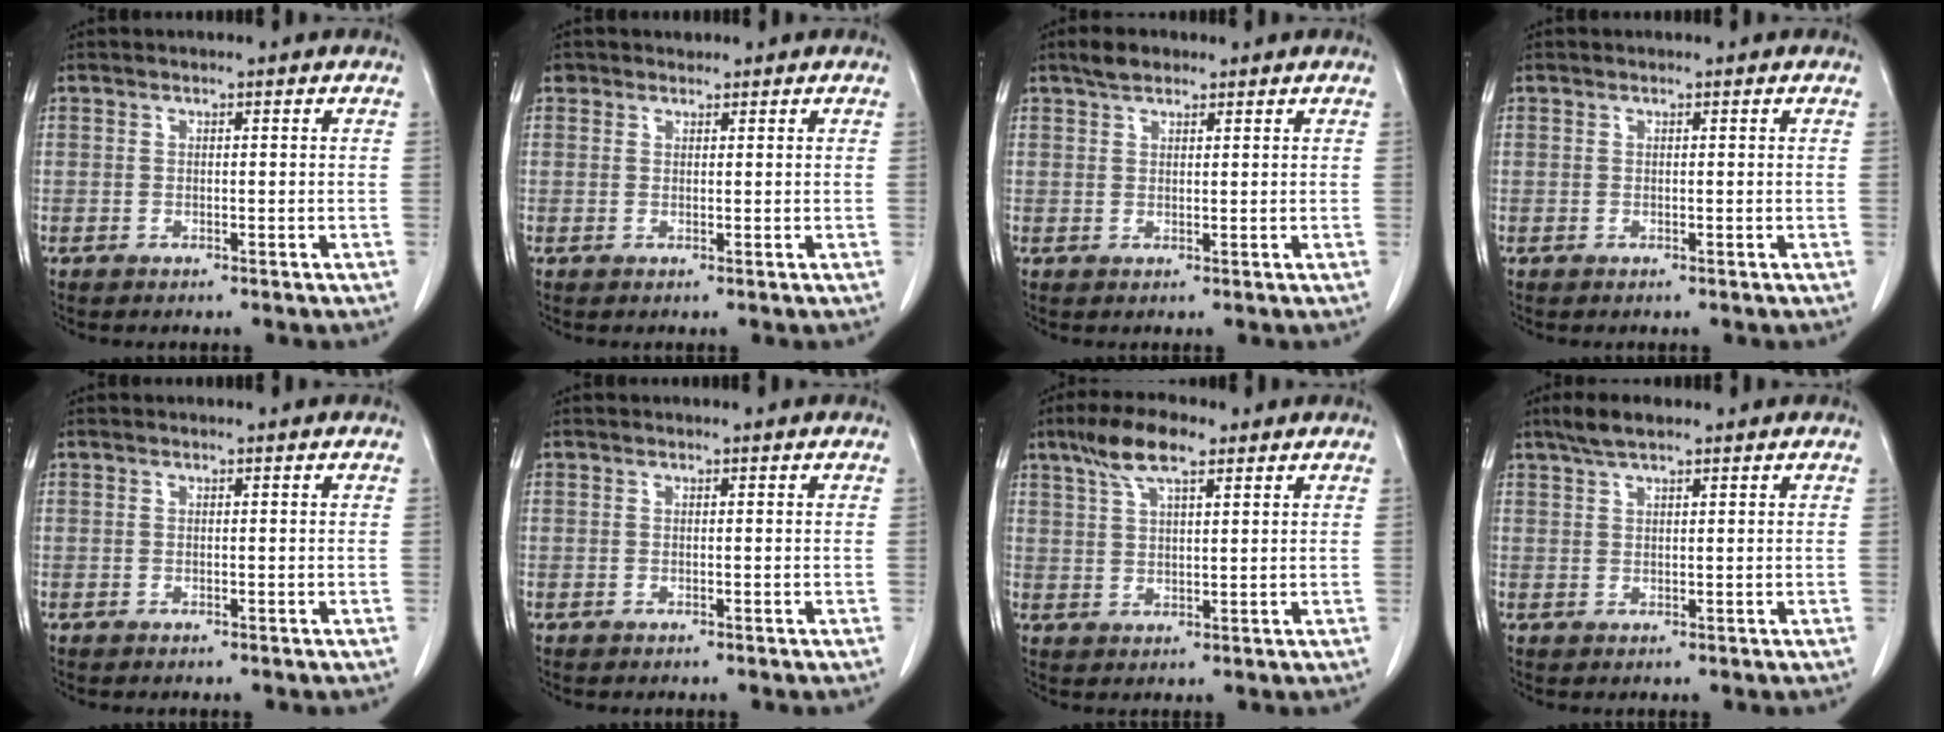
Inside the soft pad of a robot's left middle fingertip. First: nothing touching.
{"total": 1.1, "force": [0.9, 0.7, -0.1], "torque": [0.003, 0.004, 0.011]}
{"total": 2.8, "force": [2.2, 1.2, 1.3], "torque": [-0.028, 0.007, 0.036]}
{"total": 0.0}
{"total": 0.0}
{"total": 0.0}
{"total": 7.3, "force": [4.8, 1.8, 5.3], "torque": [-0.111, 0.016, 0.088]}
{"total": 3.6, "force": [2.7, 0.7, 2.3], "torque": [-0.053, 0.010, 0.055]}